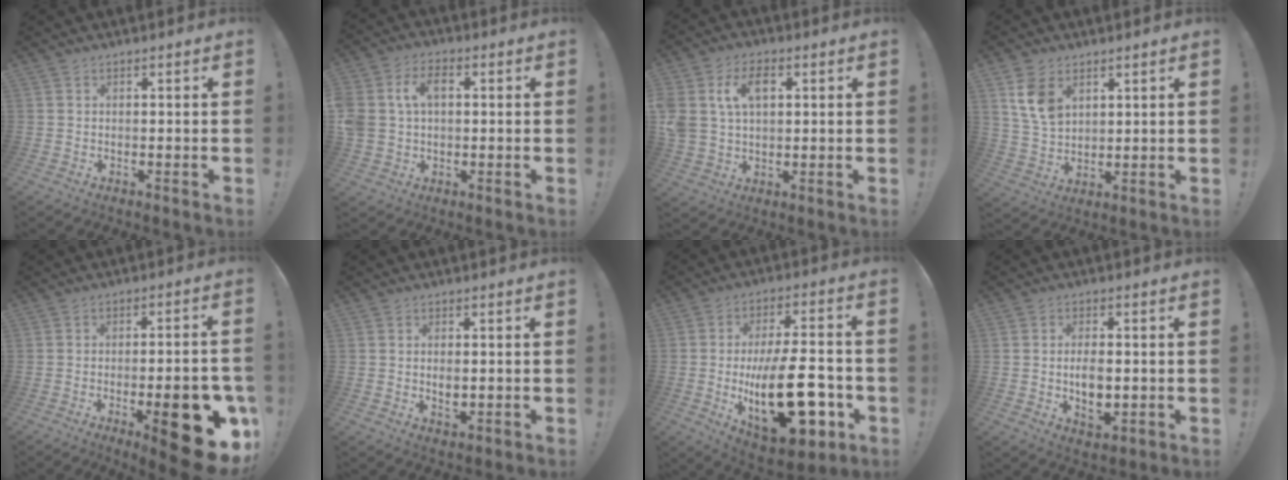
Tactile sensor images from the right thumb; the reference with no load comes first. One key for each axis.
{"total": 9.5, "fx": 1.9, "fy": 7.0, "fz": 6.2, "tx": -0.132, "ty": 0.009, "tz": 0.036}
{"total": 10.7, "fx": 3.5, "fy": 7.5, "fz": 6.8, "tx": -0.137, "ty": 0.003, "tz": 0.066}
{"total": 9.9, "fx": 4.9, "fy": 6.6, "fz": 5.6, "tx": -0.099, "ty": -0.017, "tz": 0.095}
{"total": 18.8, "fx": -7.0, "fy": 5.9, "fz": 16.4, "tx": -0.195, "ty": 0.031, "tz": -0.087}
{"total": 3.0, "fx": 0.2, "fy": 1.7, "fz": 2.4, "tx": -0.039, "ty": -0.003, "tz": -0.001}
{"total": 26.8, "fx": -5.4, "fy": 12.4, "fz": 23.1, "tx": -0.384, "ty": 0.029, "tz": -0.069}
{"total": 6.6, "fx": -0.4, "fy": 3.8, "fz": 5.5, "tx": -0.078, "ty": -0.006, "tz": -0.008}